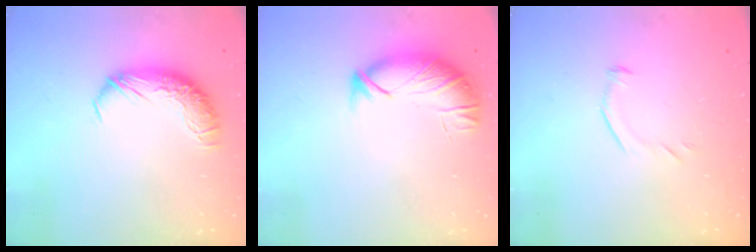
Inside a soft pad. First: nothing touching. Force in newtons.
{"total": 3.6, "press": 3.1, "slide": 1.9}
{"total": 6.4, "press": 6.3, "slide": 1.1}